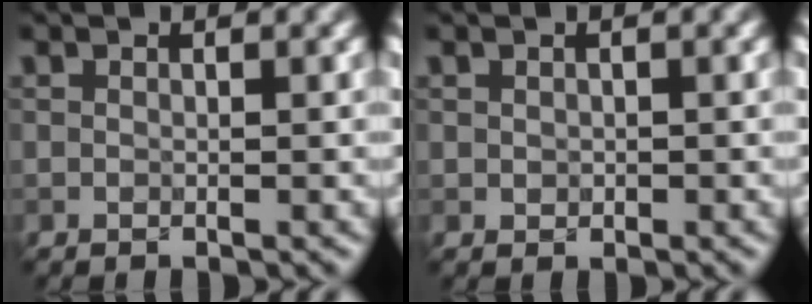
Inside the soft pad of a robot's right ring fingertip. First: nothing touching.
{"total": 0.6, "force": [0.1, 0.5, 0.1], "torque": [0.000, -0.002, 0.000]}